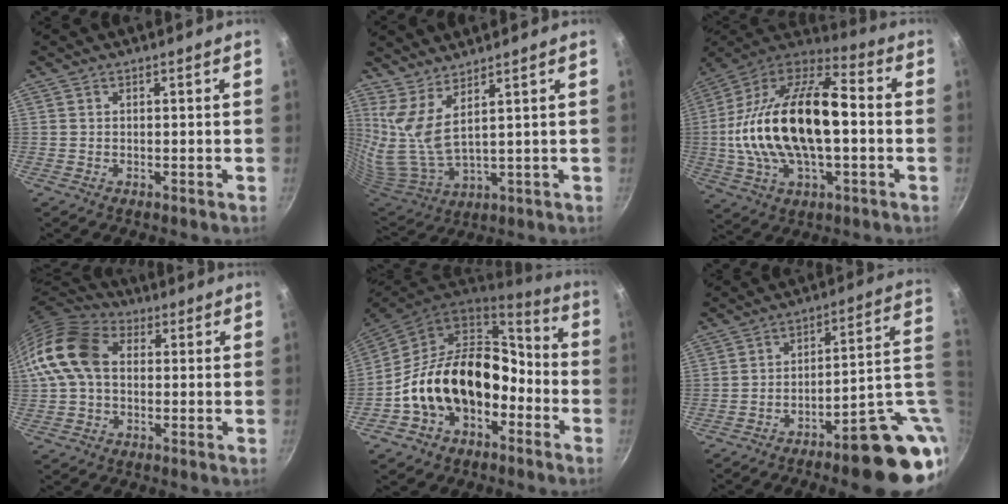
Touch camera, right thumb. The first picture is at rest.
{"total": 9.2, "force": [5.4, 1.9, 7.2], "torque": [-0.145, -0.057, 0.122]}
{"total": 26.6, "force": [-0.8, 13.4, 23.0], "torque": [-0.432, 0.038, -0.025]}
{"total": 13.4, "force": [1.2, 9.5, 9.3], "torque": [-0.162, 0.028, 0.003]}
{"total": 19.9, "force": [-5.7, 13.5, 13.4], "torque": [-0.191, 0.080, -0.097]}
{"total": 19.5, "force": [-5.2, 6.4, 17.7], "torque": [-0.183, 0.023, -0.062]}